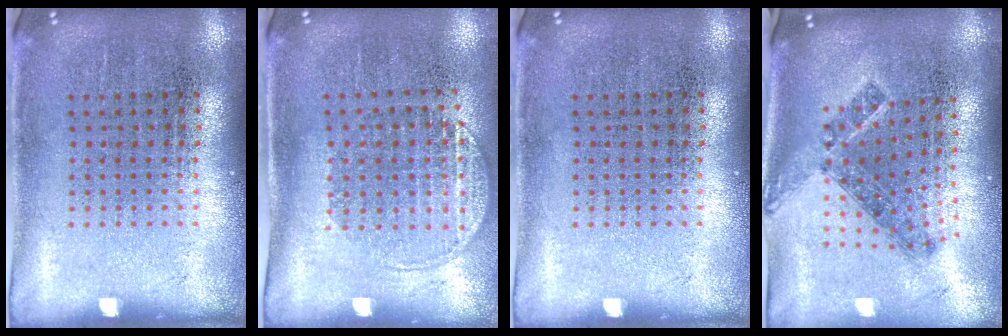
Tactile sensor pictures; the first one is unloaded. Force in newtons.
{"total": 1.5, "press": 1.3, "slide": 0.8}
{"total": 0.0}
{"total": 1.0, "press": 0.9, "slide": 0.6}